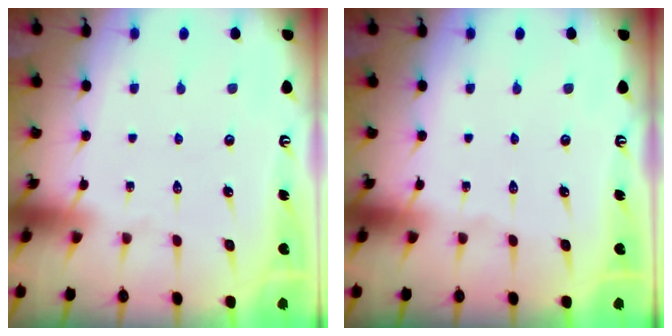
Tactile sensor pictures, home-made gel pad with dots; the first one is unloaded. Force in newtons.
{"total": 0.0}